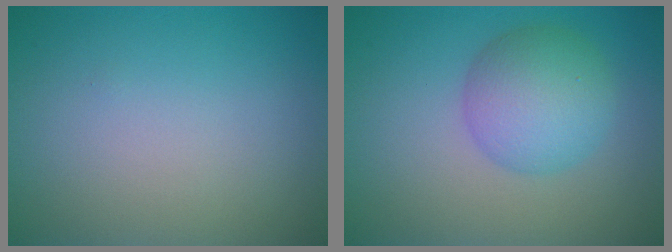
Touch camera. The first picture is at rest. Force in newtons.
{"total": 5.2, "press": 5.2, "slide": 0.2}